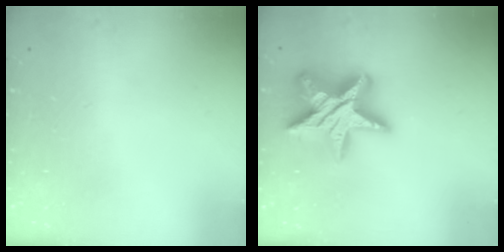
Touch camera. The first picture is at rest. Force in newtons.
{"total": 21.0, "press": 21.0, "slide": 1.4}